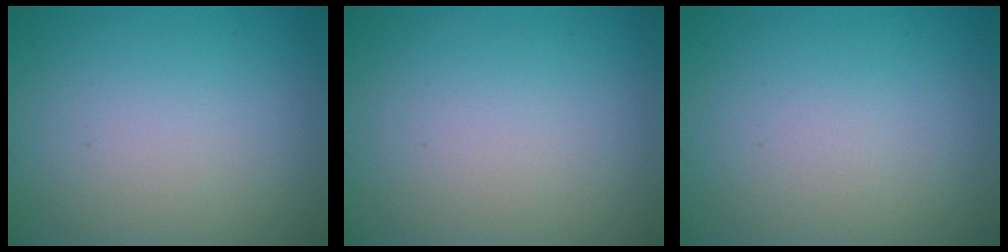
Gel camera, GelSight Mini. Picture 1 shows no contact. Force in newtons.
{"total": 0.0}
{"total": 0.0}